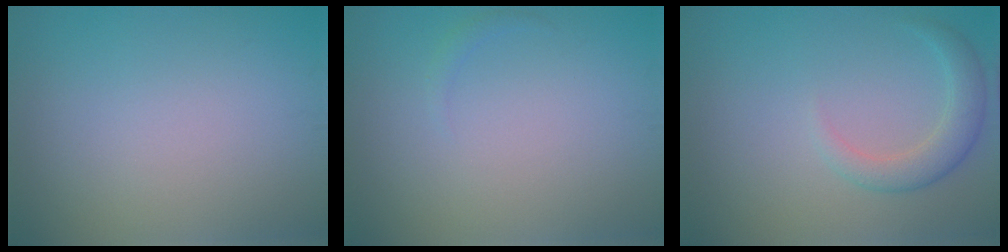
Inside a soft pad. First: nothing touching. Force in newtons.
{"total": 0.6, "press": 0.6, "slide": 0.1}
{"total": 2.7, "press": 2.7, "slide": 0.1}